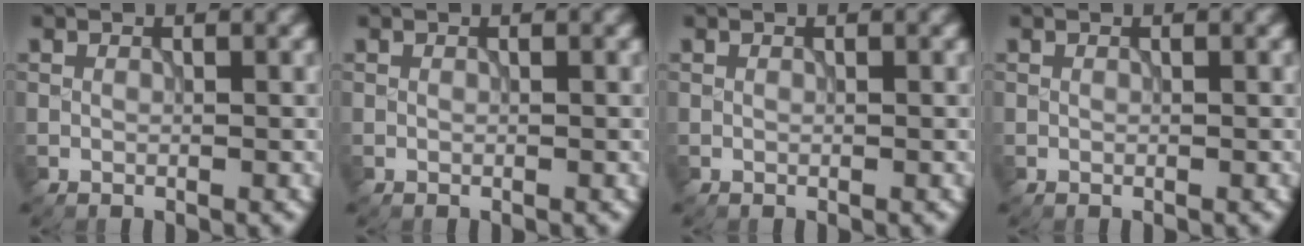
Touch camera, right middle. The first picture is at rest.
{"total": 0.0}
{"total": 0.0}
{"total": 0.0}